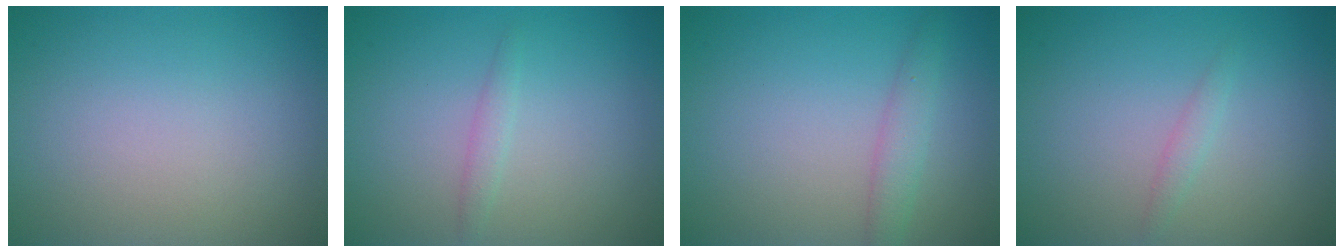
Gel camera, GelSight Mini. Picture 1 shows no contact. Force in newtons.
{"total": 0.5, "press": 0.5, "slide": 0.1}
{"total": 1.9, "press": 1.9, "slide": 0.1}
{"total": 0.9, "press": 0.9, "slide": 0.1}